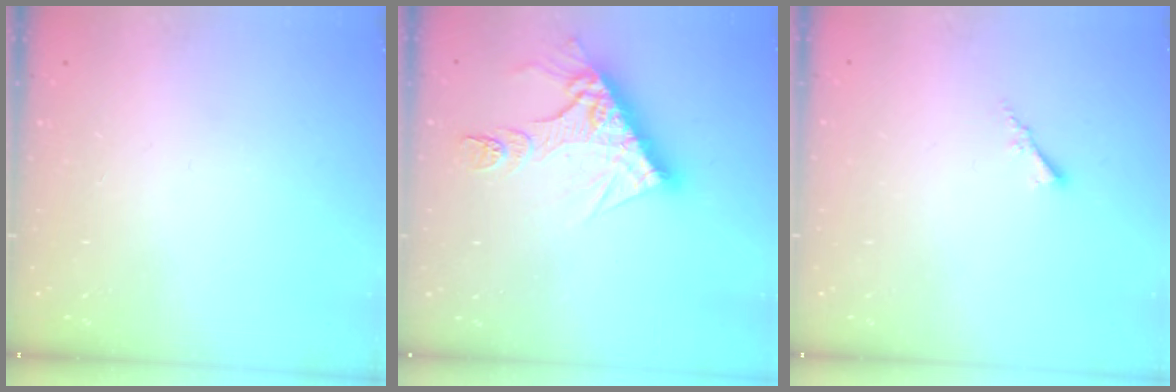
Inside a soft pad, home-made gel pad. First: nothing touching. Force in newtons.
{"total": 13.5, "press": 13.4, "slide": 1.2}
{"total": 1.8, "press": 1.7, "slide": 0.3}